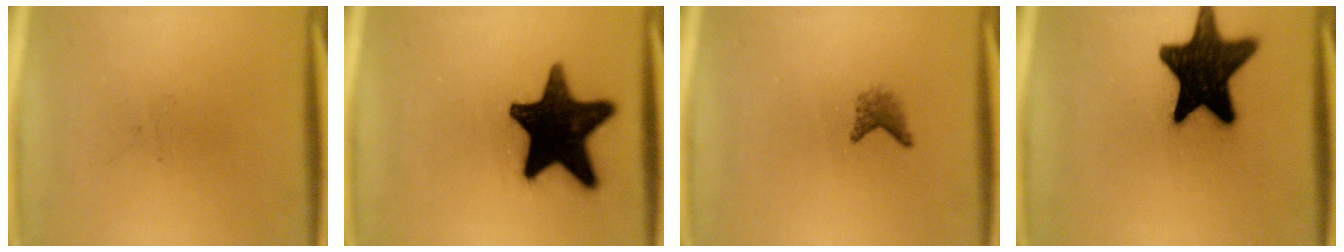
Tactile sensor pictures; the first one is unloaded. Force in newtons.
{"total": 19.6}
{"total": 1.7}
{"total": 18.9}